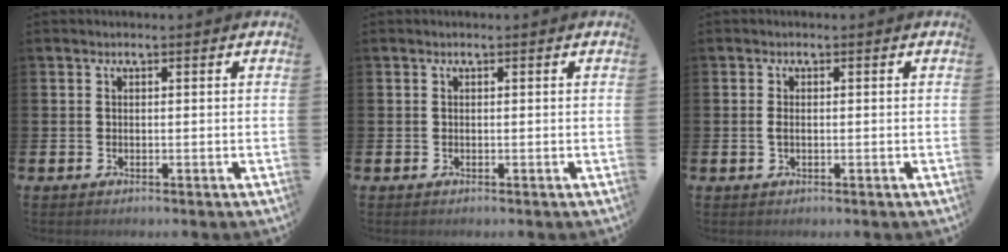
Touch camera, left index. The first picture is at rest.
{"total": 0.0}
{"total": 1.2, "force": [0.0, 0.6, 1.1], "torque": [-0.020, 0.005, -0.002]}